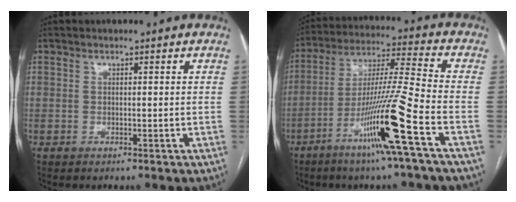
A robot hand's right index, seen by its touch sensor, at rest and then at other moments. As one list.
[{"total": 14.8, "force": [-7.0, -2.0, 12.9], "torque": [-0.245, -0.017, -0.132]}]